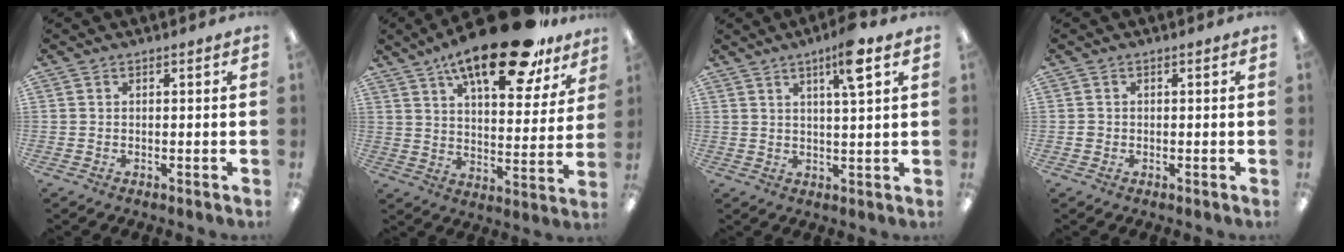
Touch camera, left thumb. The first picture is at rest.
{"total": 21.5, "force": [15.2, 6.8, 13.6], "torque": [-0.210, -0.088, 0.249]}
{"total": 8.2, "force": [4.4, 1.1, 6.8], "torque": [-0.110, -0.004, 0.066]}
{"total": 0.9, "force": [-0.2, 0.8, 0.3], "torque": [-0.006, 0.004, -0.005]}